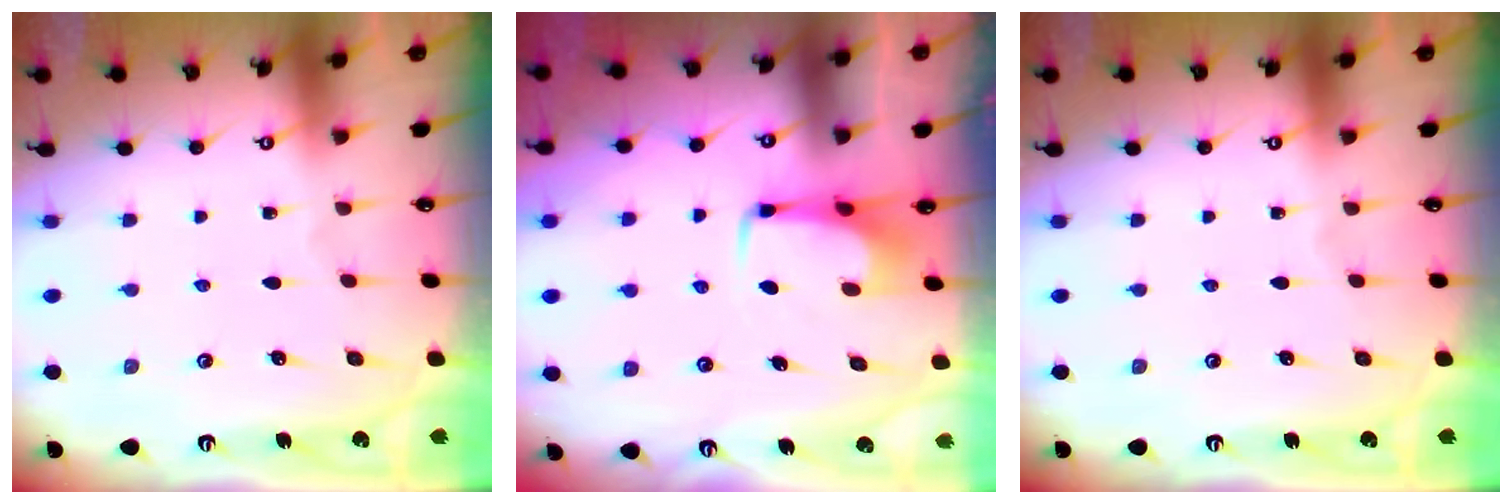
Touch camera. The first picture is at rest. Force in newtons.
{"total": 2.9, "press": 2.9, "slide": 0.4}
{"total": 0.0}